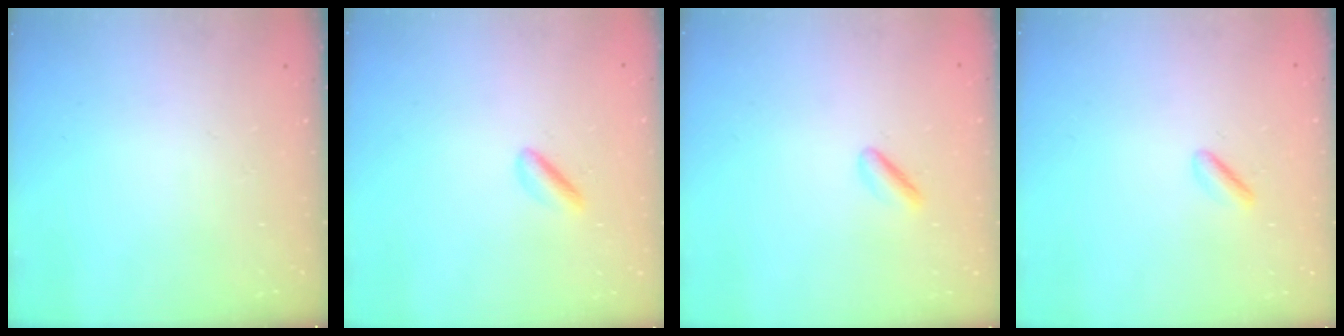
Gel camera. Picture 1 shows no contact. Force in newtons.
{"total": 2.1, "press": 2.0, "slide": 0.7}
{"total": 2.0, "press": 1.9, "slide": 0.6}
{"total": 1.4, "press": 1.1, "slide": 0.8}